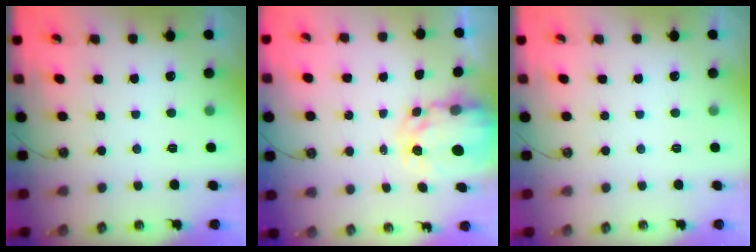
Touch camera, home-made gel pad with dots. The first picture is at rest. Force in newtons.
{"total": 6.3, "press": 6.3, "slide": 0.5}
{"total": 0.0}